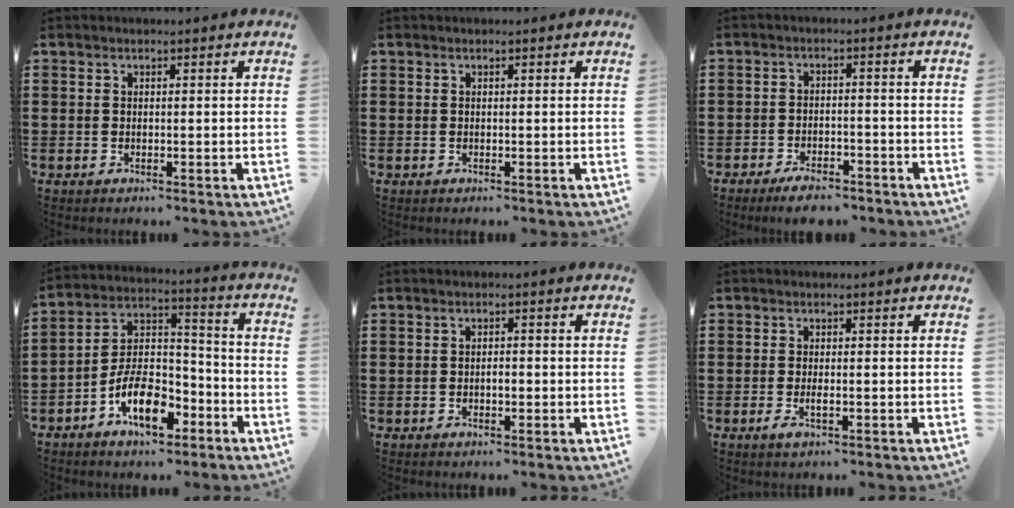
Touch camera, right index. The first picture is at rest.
{"total": 0.0}
{"total": 3.5, "force": [-3.3, 0.7, 1.0], "torque": [-0.019, 0.008, -0.064]}
{"total": 11.0, "force": [-6.4, 4.9, 7.5], "torque": [-0.150, 0.014, -0.119]}
{"total": 1.4, "force": [-0.5, 0.5, 1.2], "torque": [-0.023, 0.000, -0.009]}
{"total": 1.7, "force": [-0.6, 0.3, 1.5], "torque": [-0.034, -0.006, -0.012]}